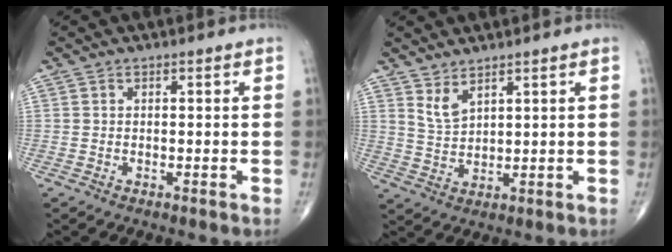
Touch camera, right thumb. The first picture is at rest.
{"total": 3.7, "force": [2.8, 1.2, 2.1], "torque": [-0.038, -0.029, 0.062]}